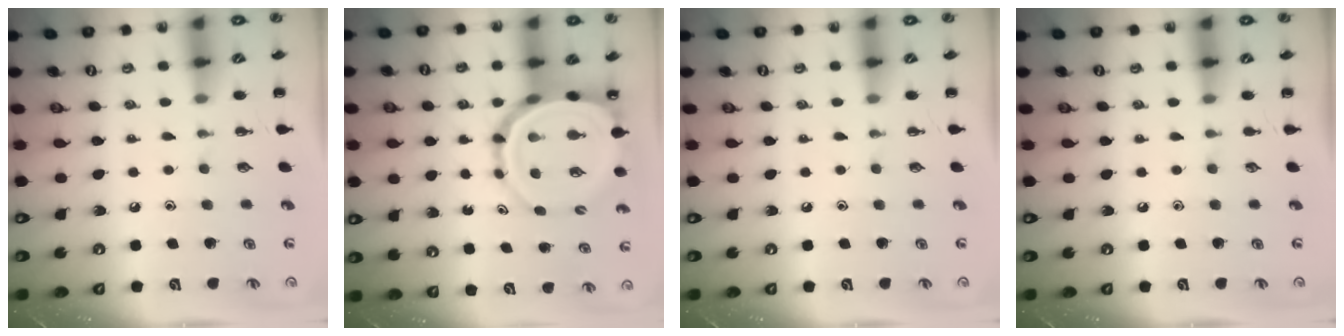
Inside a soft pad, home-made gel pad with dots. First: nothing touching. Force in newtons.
{"total": 12.1, "press": 11.6, "slide": 3.5}
{"total": 0.0}
{"total": 0.0}